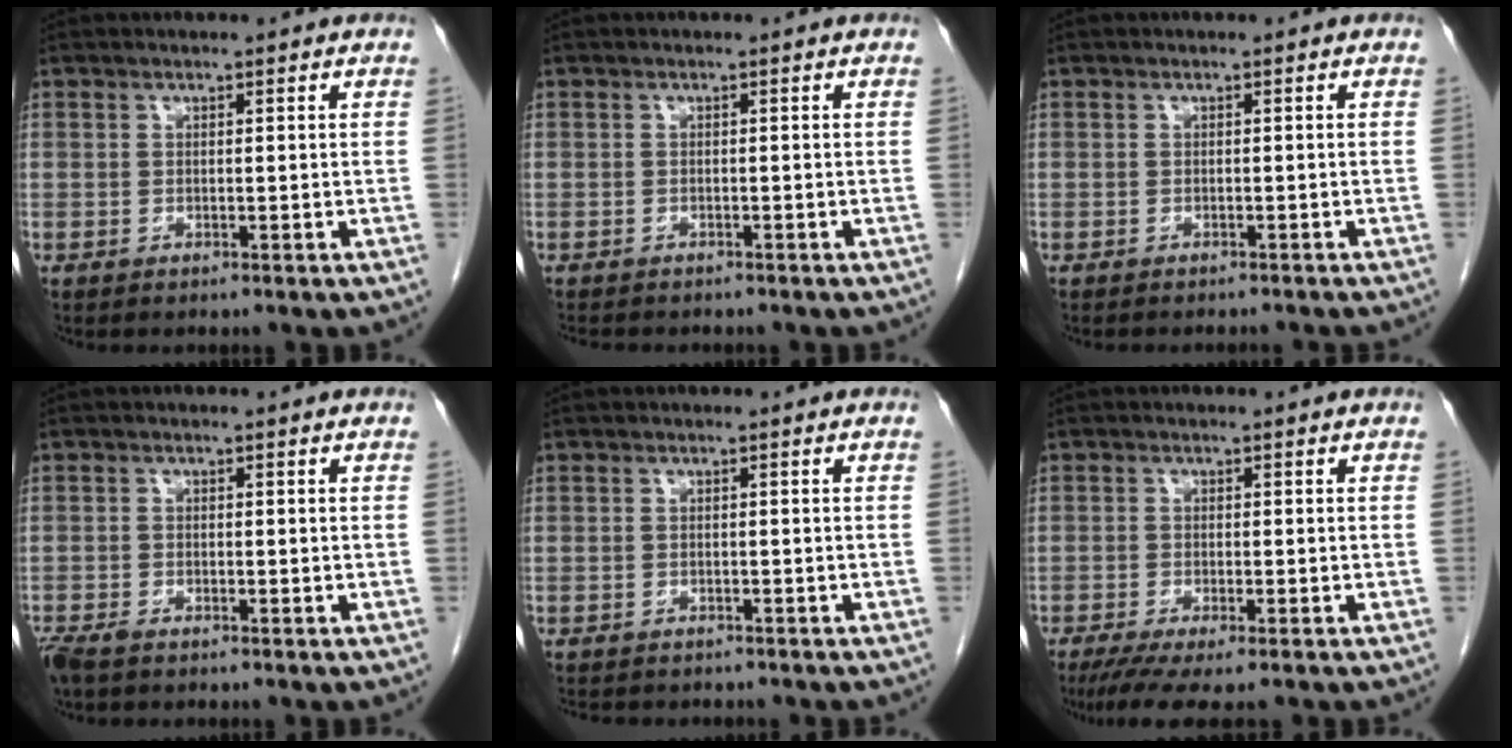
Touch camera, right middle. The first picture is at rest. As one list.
[{"total": 4.8, "force": [-4.2, 1.5, 2.0], "torque": [-0.032, -0.008, -0.054]}, {"total": 4.1, "force": [-3.9, 0.5, 1.3], "torque": [-0.017, -0.011, -0.046]}, {"total": 2.9, "force": [-2.2, 0.8, 1.5], "torque": [-0.033, -0.008, -0.040]}, {"total": 6.6, "force": [-5.8, 2.1, 2.3], "torque": [-0.034, -0.002, -0.073]}, {"total": 7.1, "force": [-5.7, 0.5, 4.3], "torque": [-0.062, -0.018, -0.090]}]